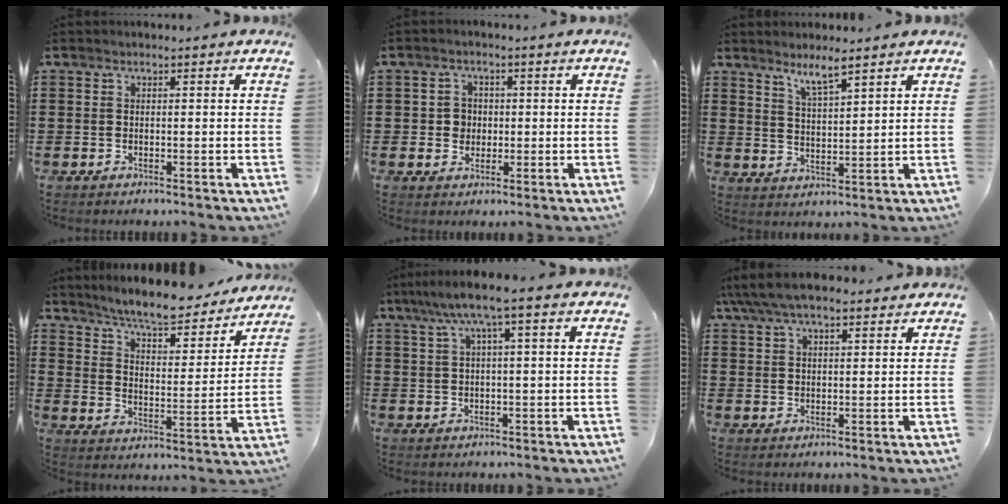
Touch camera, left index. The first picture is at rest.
{"total": 2.9, "force": [0.0, 2.8, 1.0], "torque": [-0.031, 0.007, -0.004]}
{"total": 4.4, "force": [3.7, 0.2, 2.3], "torque": [-0.056, -0.006, 0.066]}
{"total": 7.7, "force": [7.3, 0.0, 2.4], "torque": [-0.069, -0.052, 0.125]}
{"total": 5.3, "force": [2.1, 0.3, 4.8], "torque": [-0.098, 0.005, 0.033]}
{"total": 6.1, "force": [4.9, 1.7, 3.1], "torque": [-0.075, -0.003, 0.091]}